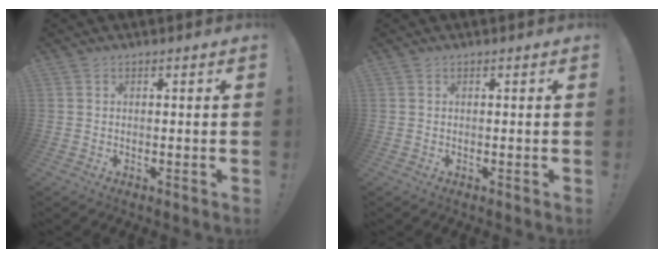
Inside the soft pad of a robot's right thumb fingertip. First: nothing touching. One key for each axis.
{"total": 0.0}